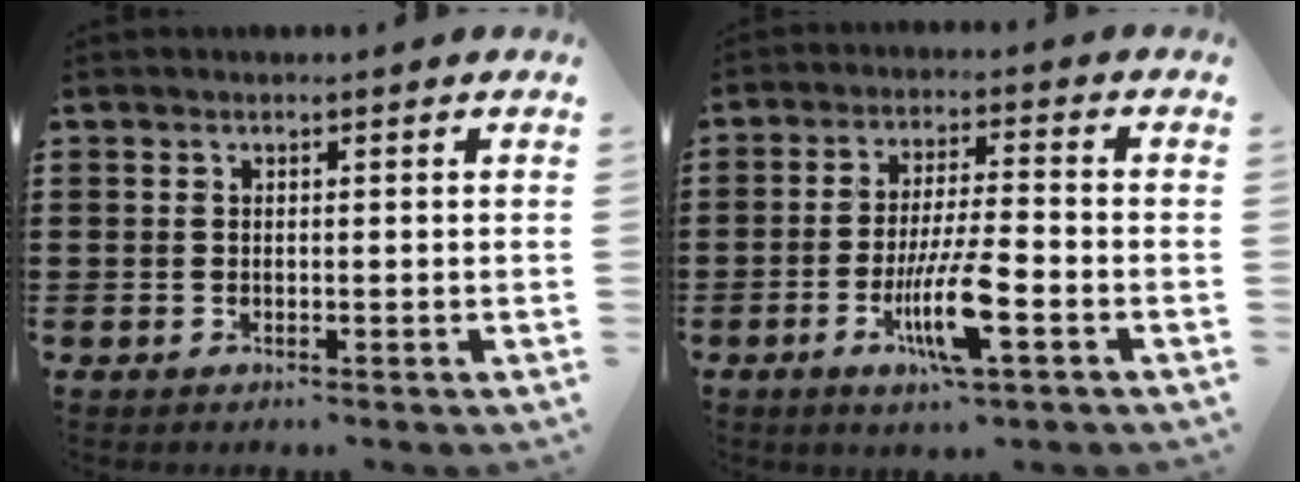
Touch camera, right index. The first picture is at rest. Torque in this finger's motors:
{"motor_torque": [2.14, 0.00, 0.51, 0.19]}